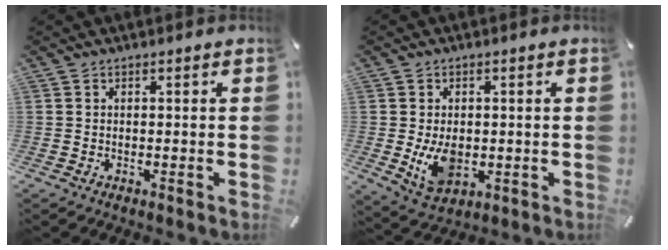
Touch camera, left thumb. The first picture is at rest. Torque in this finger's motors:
{"motor_torque": [1.37, 1.46, 0.93, 0.36, 0.14]}